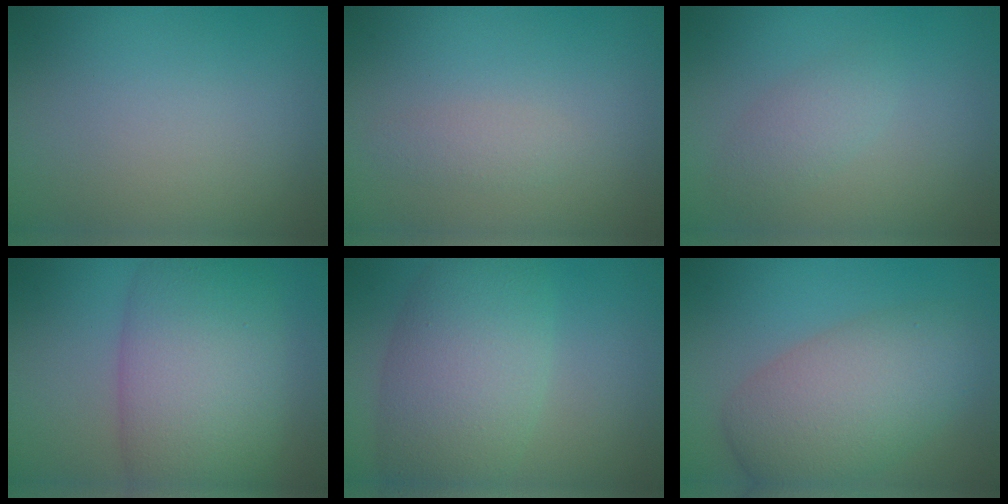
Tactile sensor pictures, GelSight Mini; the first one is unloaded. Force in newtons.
{"total": 1.1, "press": 1.1, "slide": 0.0}
{"total": 1.9, "press": 1.9, "slide": 0.1}
{"total": 11.0, "press": 11.0, "slide": 0.1}
{"total": 8.1, "press": 8.1, "slide": 0.5}
{"total": 7.5, "press": 7.5, "slide": 0.4}